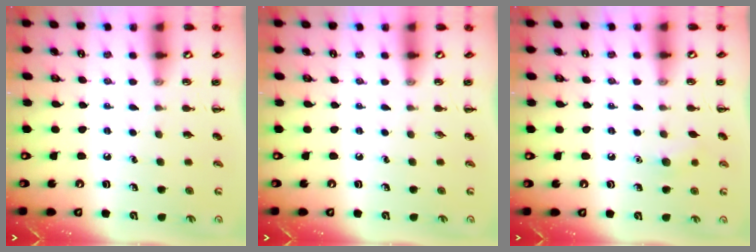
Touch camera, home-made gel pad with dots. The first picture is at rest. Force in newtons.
{"total": 0.0}
{"total": 6.1, "press": 5.9, "slide": 1.5}